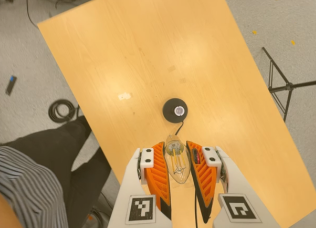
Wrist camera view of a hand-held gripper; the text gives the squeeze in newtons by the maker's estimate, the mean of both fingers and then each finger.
{"total": 21.6, "left": 23.9, "right": 19.4}